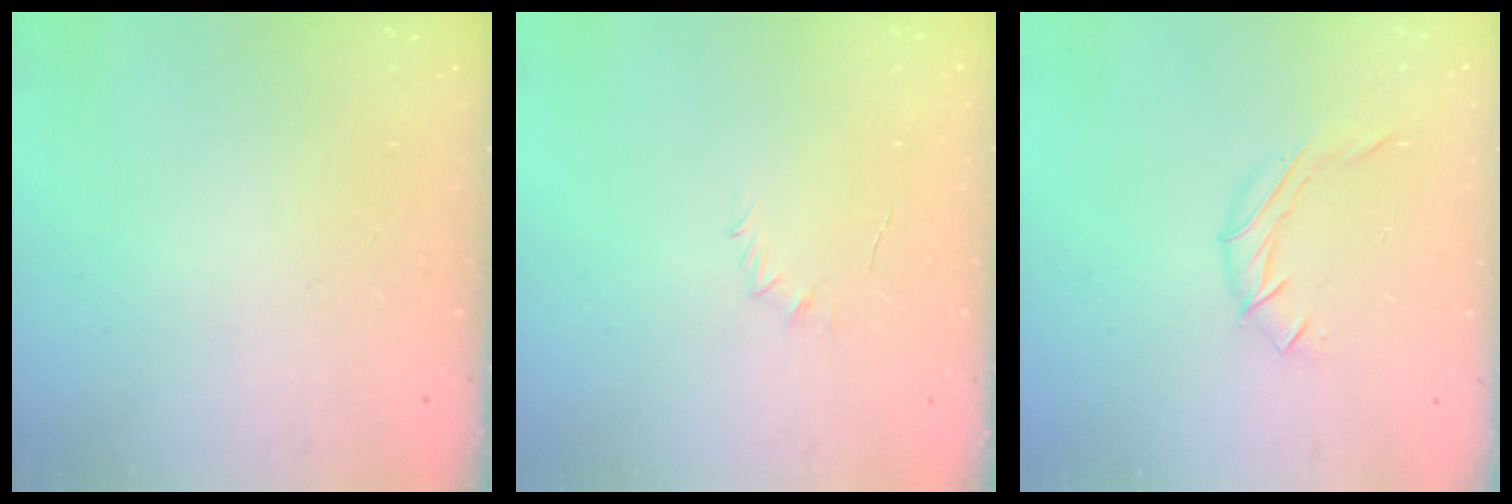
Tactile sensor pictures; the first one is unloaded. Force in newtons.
{"total": 3.6, "press": 3.5, "slide": 1.0}
{"total": 5.8, "press": 5.8, "slide": 0.8}